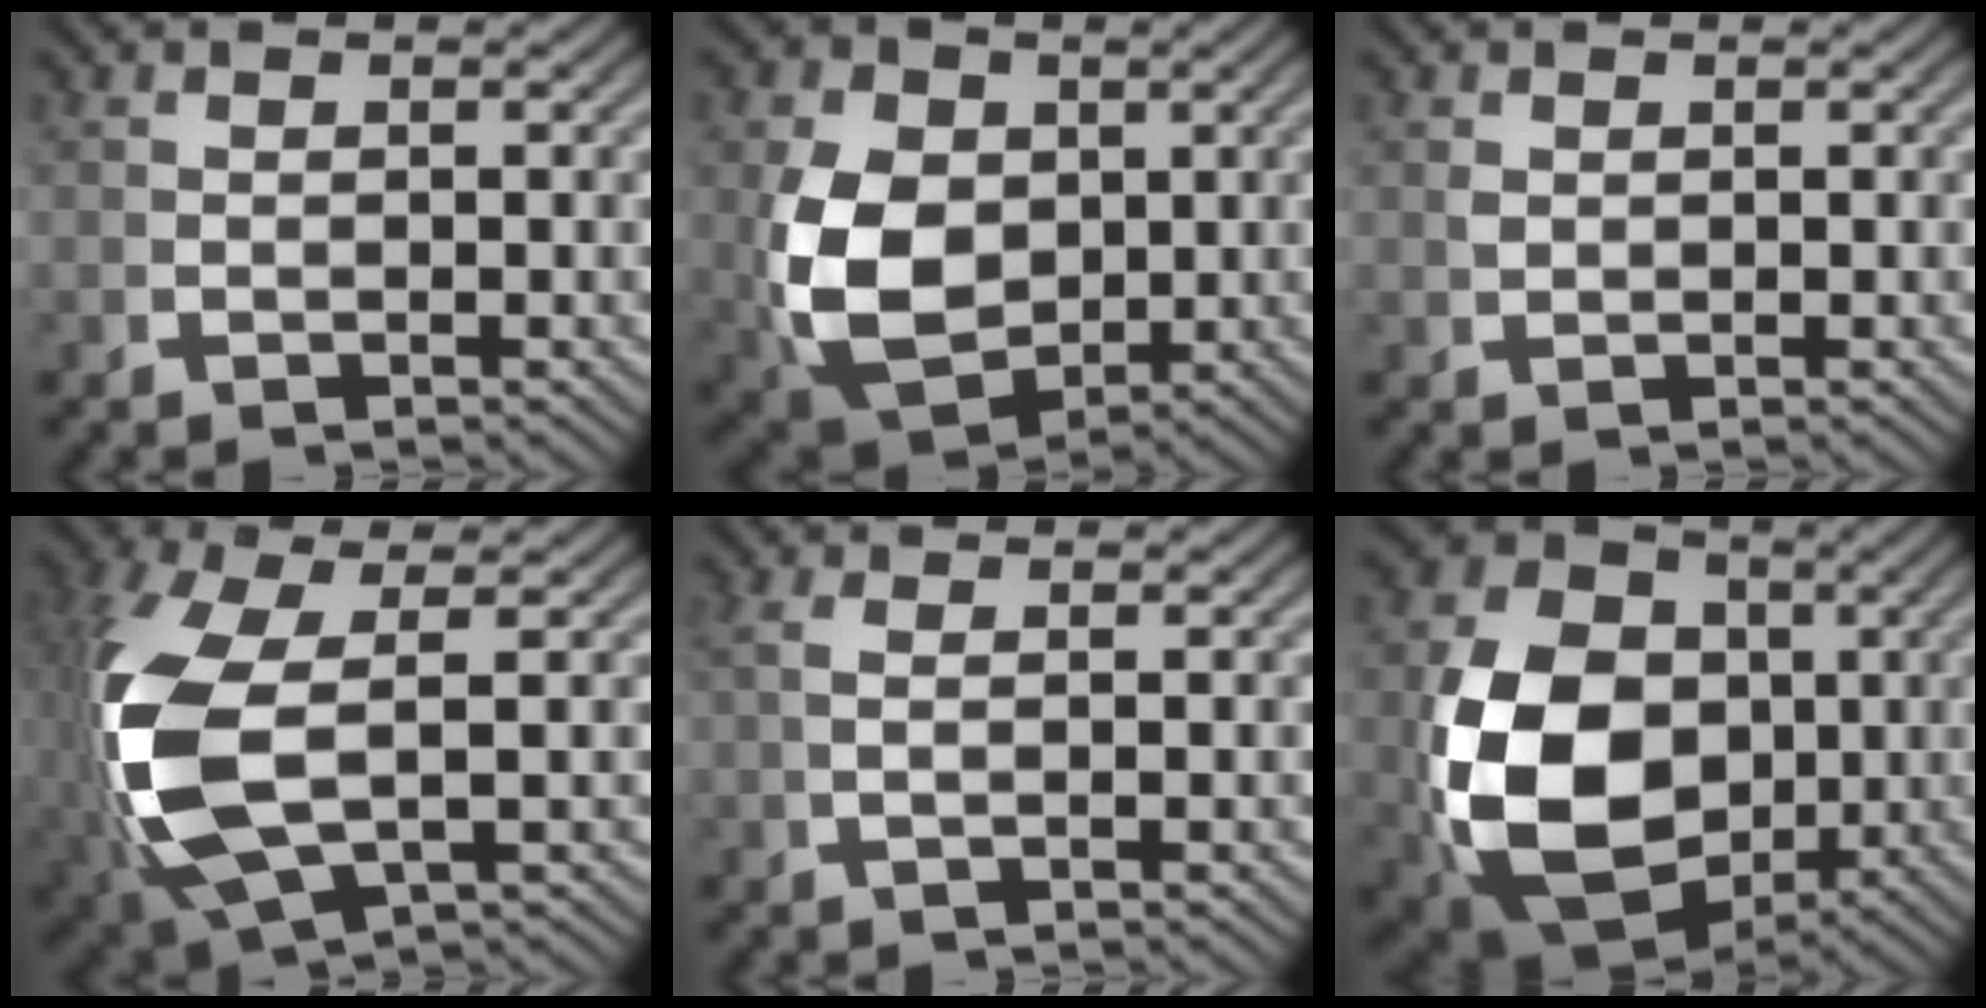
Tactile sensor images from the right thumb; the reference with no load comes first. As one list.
[{"total": 11.6, "force": [-0.8, 8.6, 7.7], "torque": [-0.192, -0.058, 0.018]}, {"total": 0.7, "force": [0.6, 0.2, 0.2], "torque": [-0.004, -0.002, 0.020]}, {"total": 10.6, "force": [-0.9, 5.6, 9.0], "torque": [-0.226, -0.026, 0.012]}, {"total": 1.4, "force": [0.6, -0.2, 1.2], "torque": [-0.028, 0.007, 0.014]}, {"total": 18.7, "force": [-2.0, 13.8, 12.5], "torque": [-0.289, -0.081, 0.004]}]